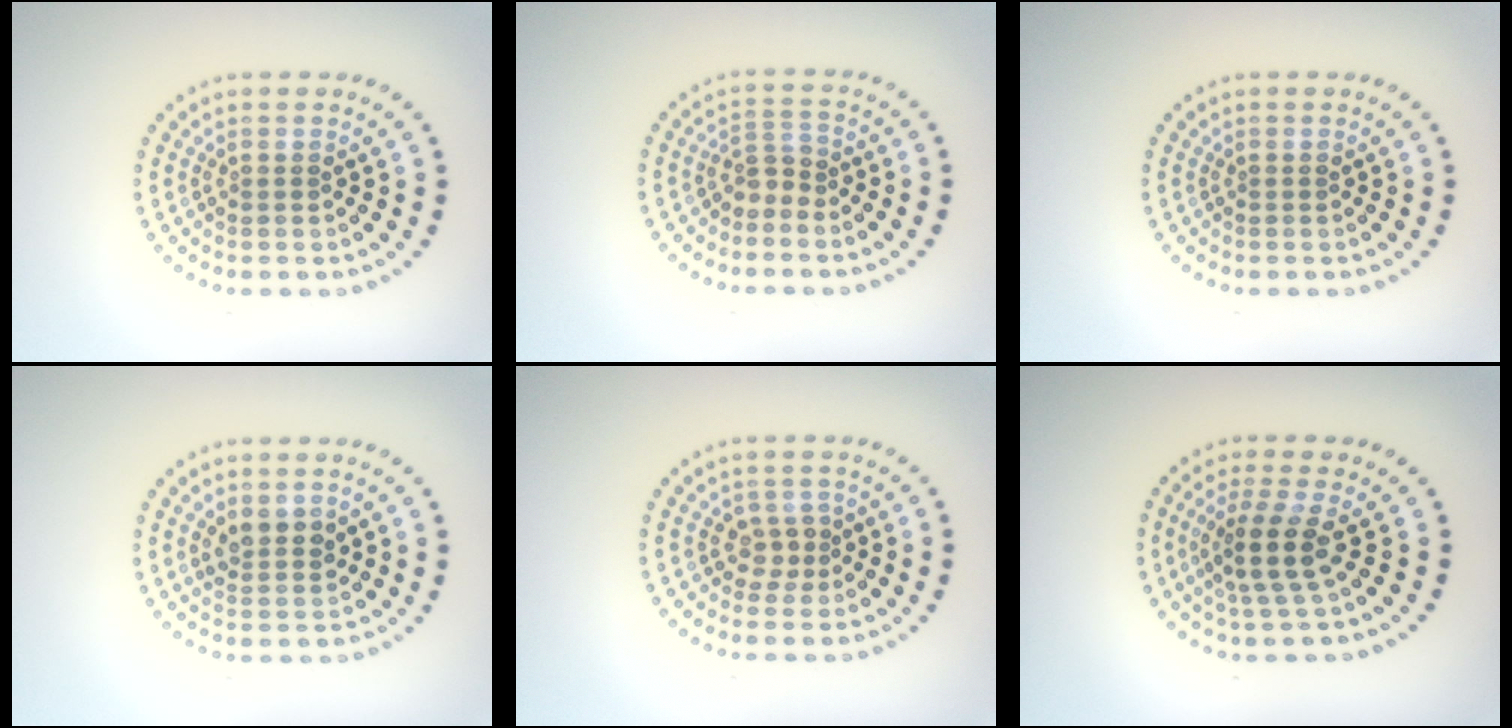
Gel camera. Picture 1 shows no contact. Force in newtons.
{"total": 2.0, "press": 1.4, "slide": 1.4}
{"total": 0.0}
{"total": 2.1, "press": 1.9, "slide": 0.9}
{"total": 1.7, "press": 1.4, "slide": 1.0}
{"total": 3.6, "press": 2.9, "slide": 2.2}